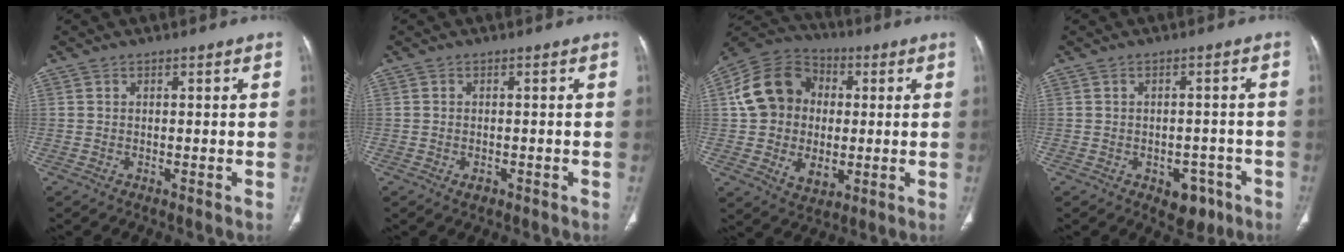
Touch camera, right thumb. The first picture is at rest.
{"total": 1.5, "force": [-0.8, 1.0, 0.7], "torque": [-0.007, 0.005, -0.010]}
{"total": 17.3, "force": [1.5, 14.0, 10.0], "torque": [-0.141, 0.013, 0.023]}
{"total": 5.4, "force": [-2.8, 3.7, 2.9], "torque": [-0.009, 0.018, -0.031]}